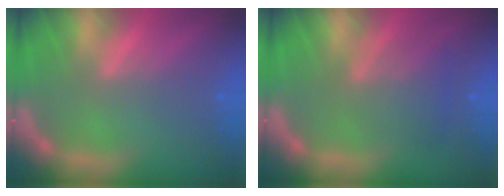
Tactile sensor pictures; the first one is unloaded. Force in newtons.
{"total": 4.0}